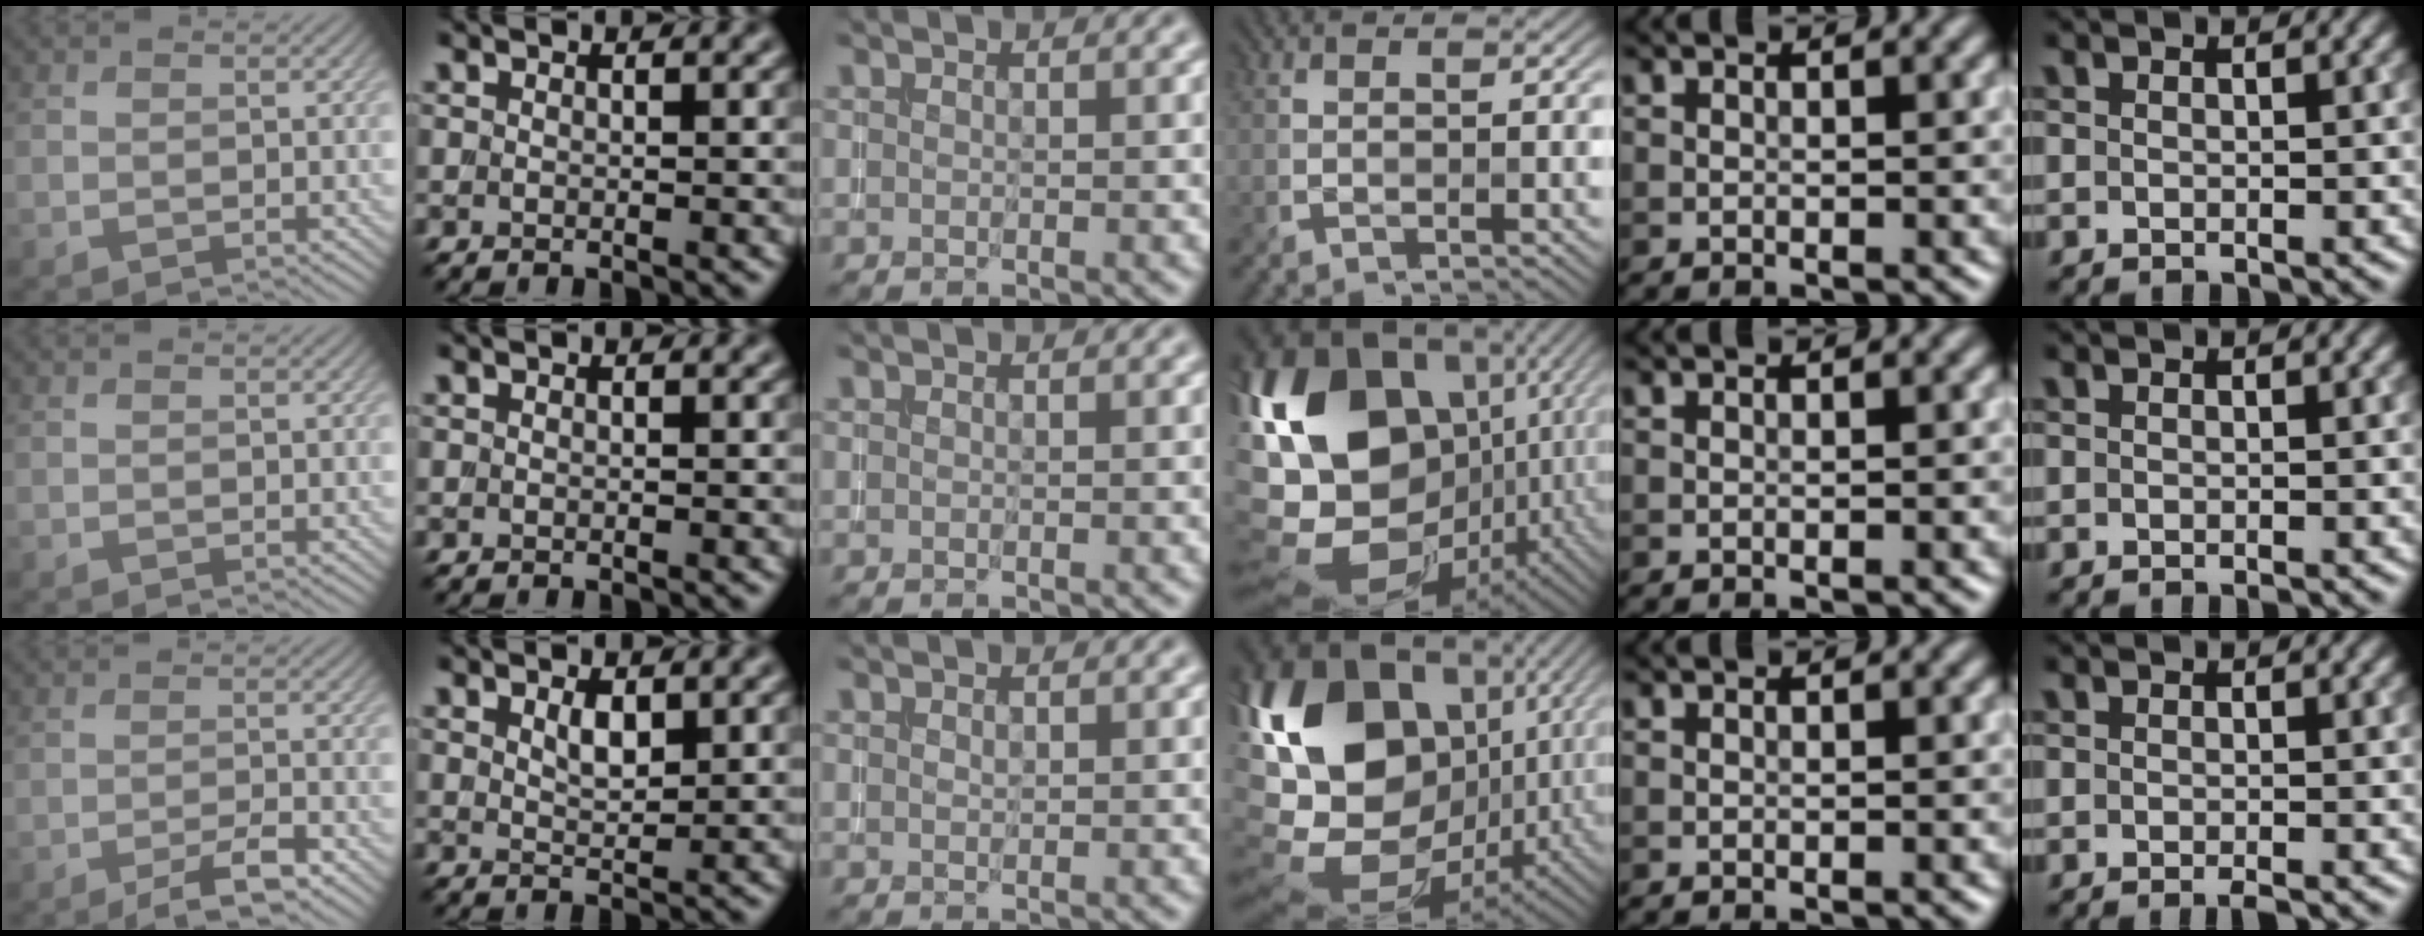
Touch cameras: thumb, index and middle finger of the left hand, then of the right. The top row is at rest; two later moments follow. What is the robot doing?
{"motion": "extract", "object": "backpack"}